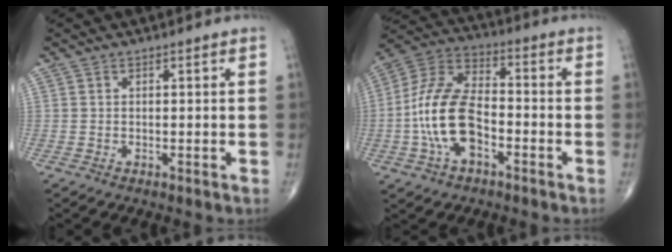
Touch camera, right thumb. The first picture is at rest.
{"total": 14.8, "force": [-3.7, 8.1, 11.9], "torque": [-0.235, 0.040, -0.074]}